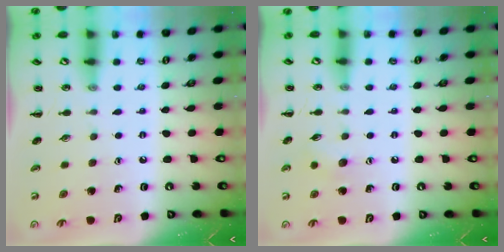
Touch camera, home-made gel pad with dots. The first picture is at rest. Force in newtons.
{"total": 5.3, "press": 5.2, "slide": 1.3}